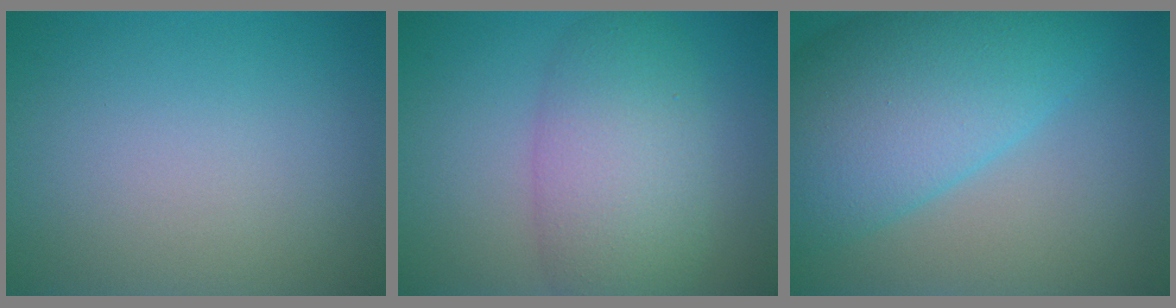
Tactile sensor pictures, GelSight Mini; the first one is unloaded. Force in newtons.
{"total": 6.3, "press": 6.3, "slide": 0.3}
{"total": 10.9, "press": 10.9, "slide": 0.3}